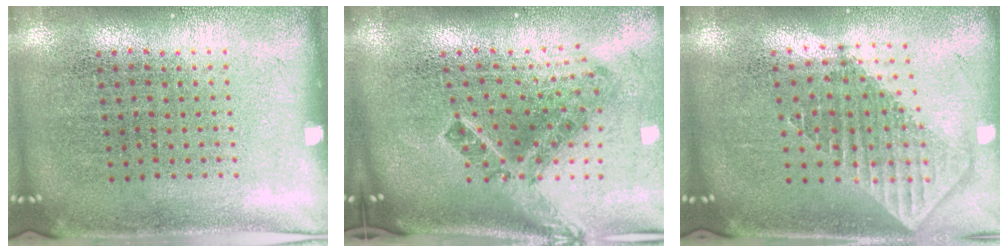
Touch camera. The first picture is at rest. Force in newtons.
{"total": 2.4, "press": 1.5, "slide": 1.9}
{"total": 1.8, "press": 1.4, "slide": 1.2}